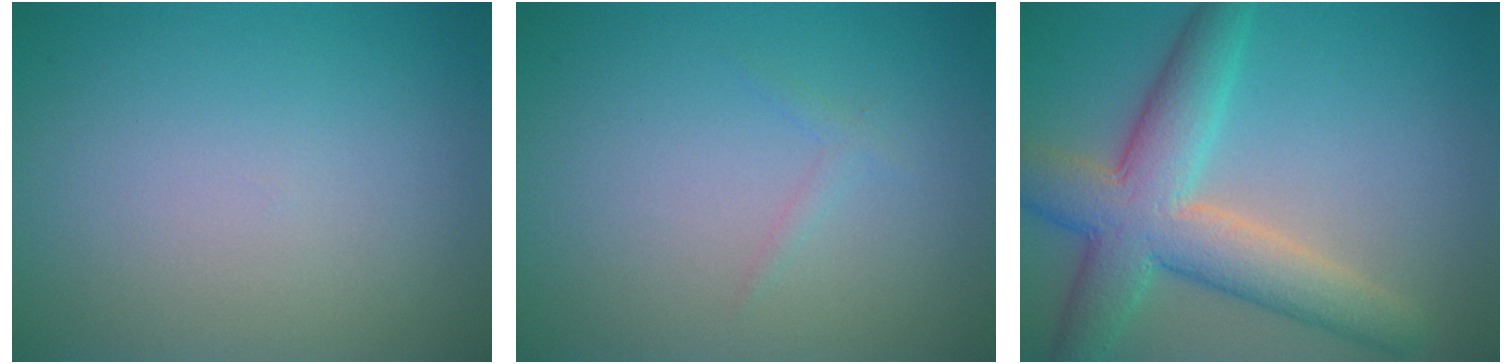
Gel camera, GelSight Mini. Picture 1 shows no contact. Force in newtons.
{"total": 0.7, "press": 0.7, "slide": 0.1}
{"total": 7.9, "press": 7.9, "slide": 0.3}